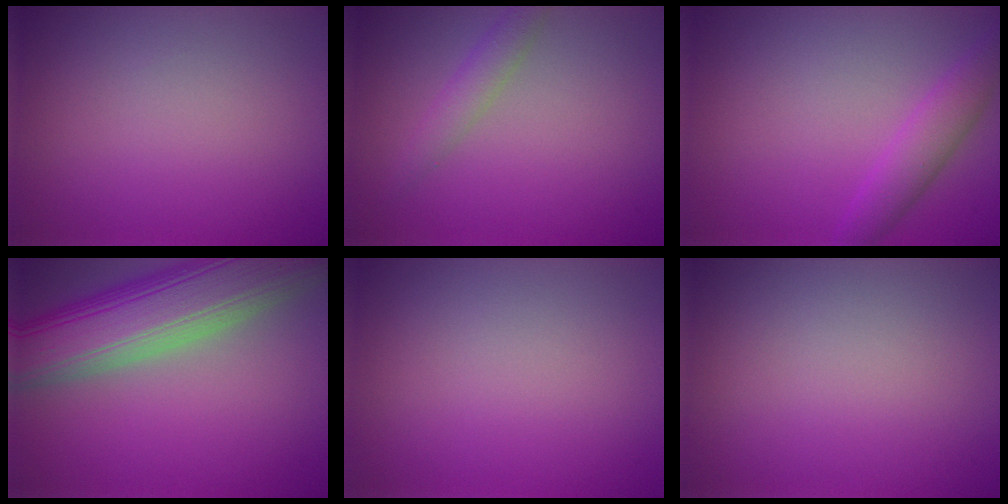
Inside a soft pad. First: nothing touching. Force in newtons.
{"total": 1.9, "press": 1.9, "slide": 0.1}
{"total": 2.9, "press": 2.9, "slide": 0.1}
{"total": 10.9, "press": 10.8, "slide": 0.8}
{"total": 0.0}
{"total": 0.0}